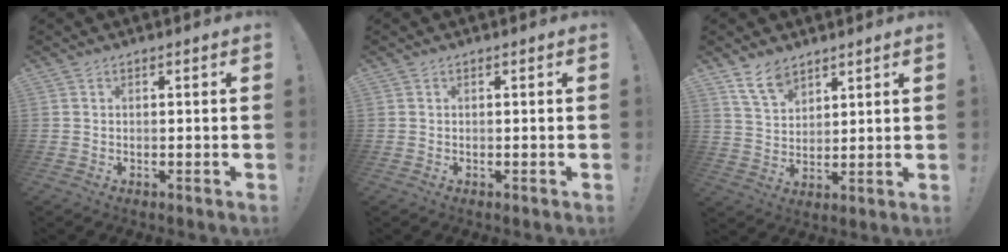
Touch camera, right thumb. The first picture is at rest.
{"total": 0.0}
{"total": 8.3, "force": [6.3, 4.1, 3.3], "torque": [-0.066, -0.032, 0.123]}